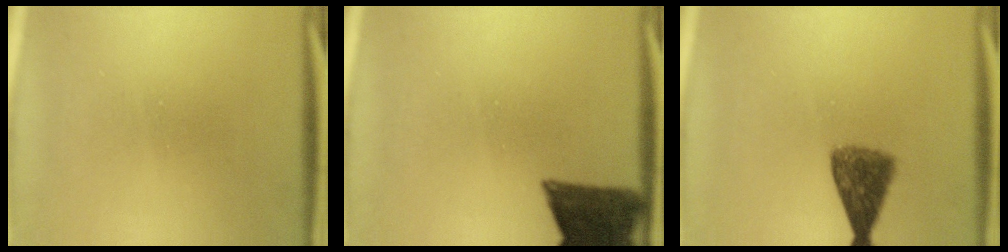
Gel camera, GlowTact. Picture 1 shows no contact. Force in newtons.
{"total": 11.6}
{"total": 6.3}